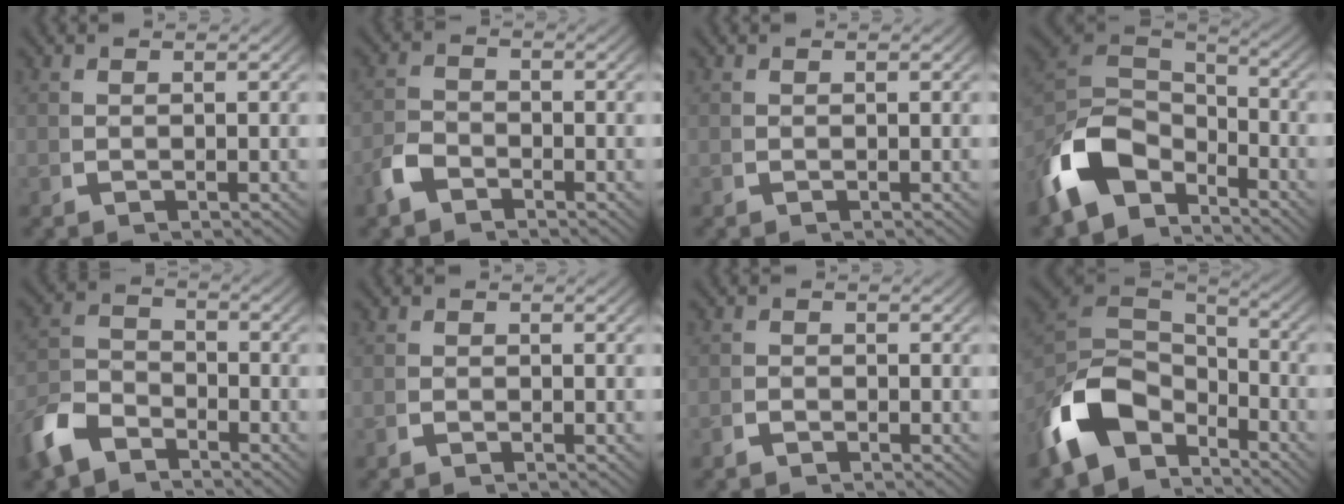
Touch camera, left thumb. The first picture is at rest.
{"total": 2.4, "force": [-1.6, 1.5, 0.9], "torque": [-0.024, -0.006, -0.033]}
{"total": 0.0}
{"total": 10.4, "force": [-2.2, 7.3, 7.2], "torque": [-0.169, -0.027, -0.034]}
{"total": 5.5, "force": [-3.4, 3.6, 2.4], "torque": [-0.049, -0.015, -0.061]}
{"total": 0.6, "force": [-0.4, 0.4, -0.1], "torque": [0.006, -0.004, -0.011]}
{"total": 0.9, "force": [-0.7, 0.4, 0.0], "torque": [0.004, -0.004, -0.017]}
{"total": 11.6, "force": [-2.4, 8.1, 8.0], "torque": [-0.190, -0.035, -0.031]}